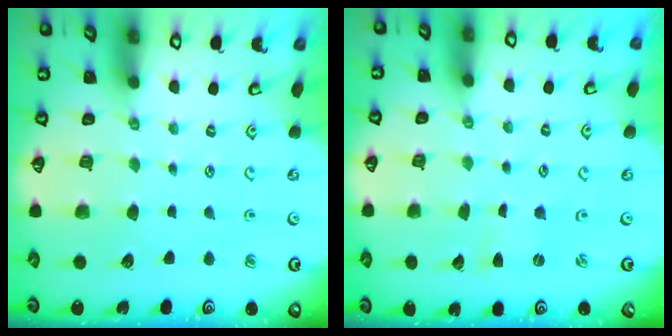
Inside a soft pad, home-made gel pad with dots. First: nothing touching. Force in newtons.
{"total": 0.0}